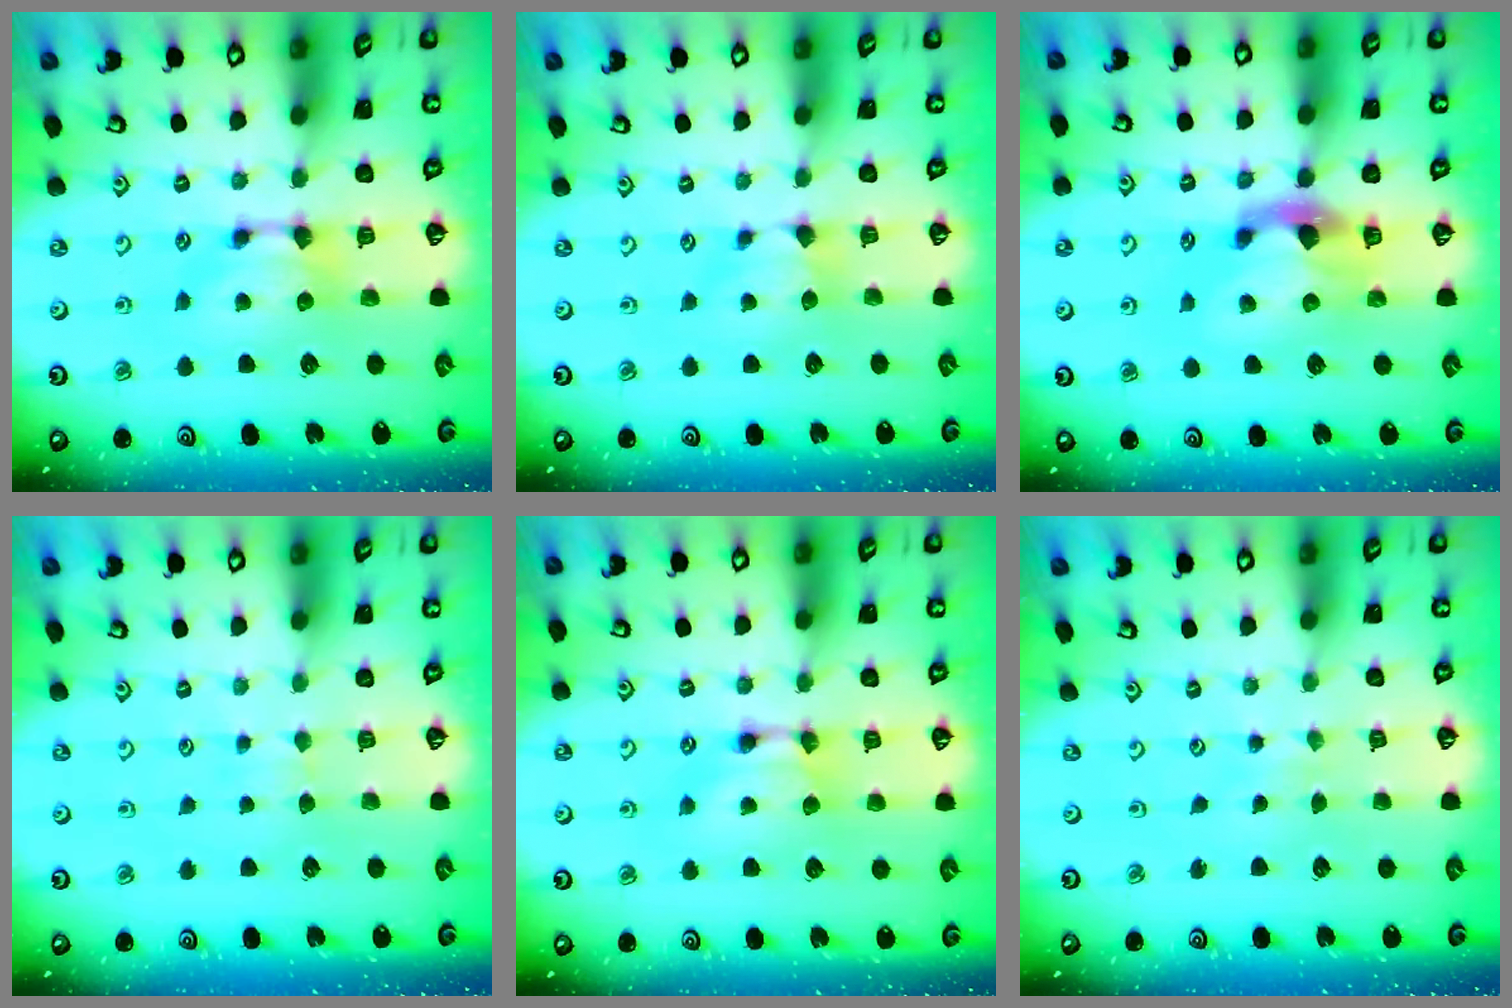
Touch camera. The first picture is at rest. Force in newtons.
{"total": 0.9, "press": 0.8, "slide": 0.5}
{"total": 2.8, "press": 2.5, "slide": 1.3}
{"total": 2.8, "press": 2.8, "slide": 0.2}
{"total": 1.7, "press": 1.7, "slide": 0.2}
{"total": 3.7, "press": 3.7, "slide": 0.0}